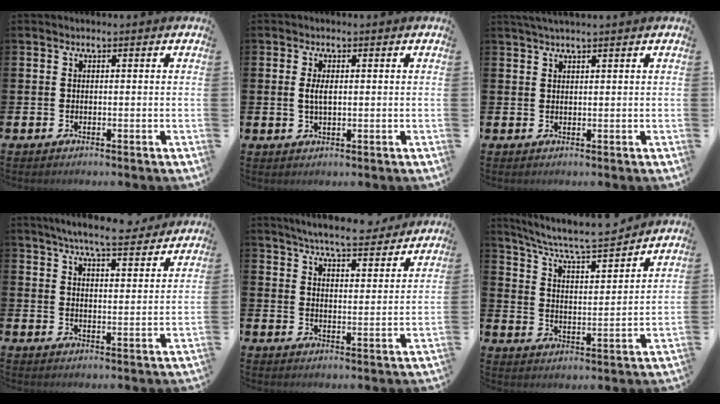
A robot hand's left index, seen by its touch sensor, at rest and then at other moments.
{"total": 2.4, "force": [0.3, 1.0, 2.2], "torque": [-0.043, 0.005, 0.003]}
{"total": 1.8, "force": [1.6, -0.1, 0.8], "torque": [-0.024, 0.005, 0.031]}
{"total": 7.2, "force": [6.7, 0.7, 2.5], "torque": [-0.049, -0.036, 0.116]}
{"total": 6.5, "force": [6.3, 0.5, 1.7], "torque": [-0.042, -0.039, 0.109]}
{"total": 7.7, "force": [7.3, 0.9, 2.4], "torque": [-0.081, -0.053, 0.127]}